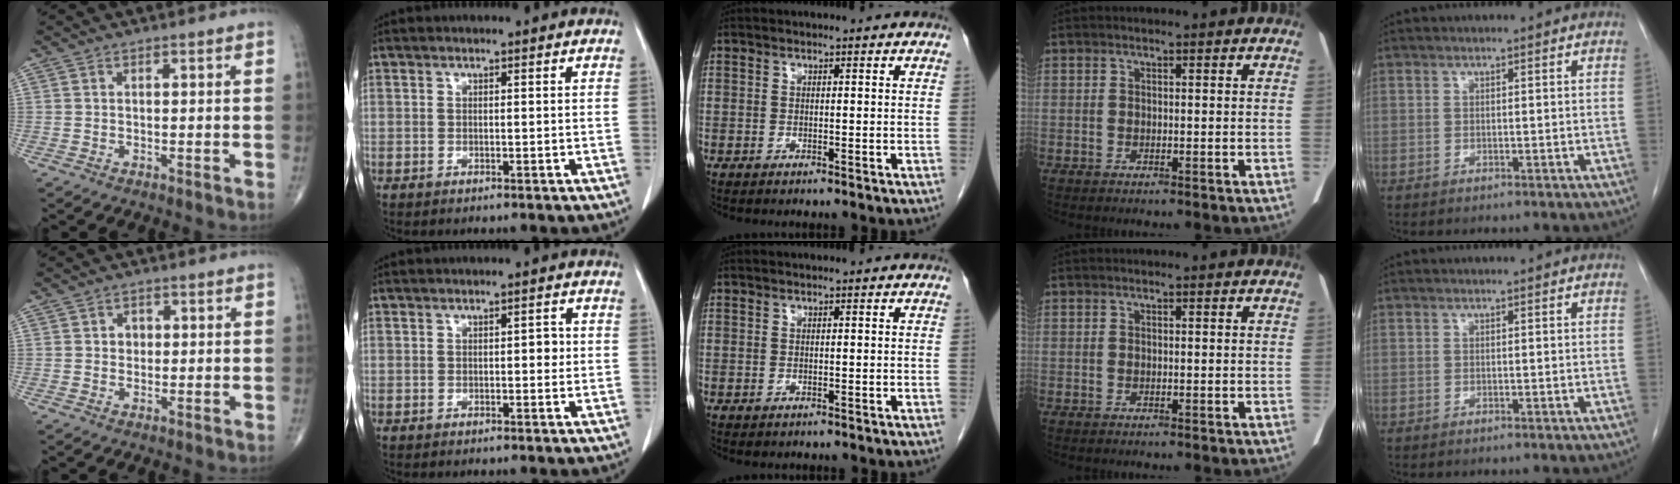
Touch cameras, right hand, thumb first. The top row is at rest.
{"thumb": {"total": 2.0, "force": [0.3, 1.8, 1.0], "torque": [0.000, 0.002, 0.002]}, "index": {"total": 1.6, "force": [0.0, 0.8, 1.4], "torque": [-0.014, 0.004, -0.001]}}